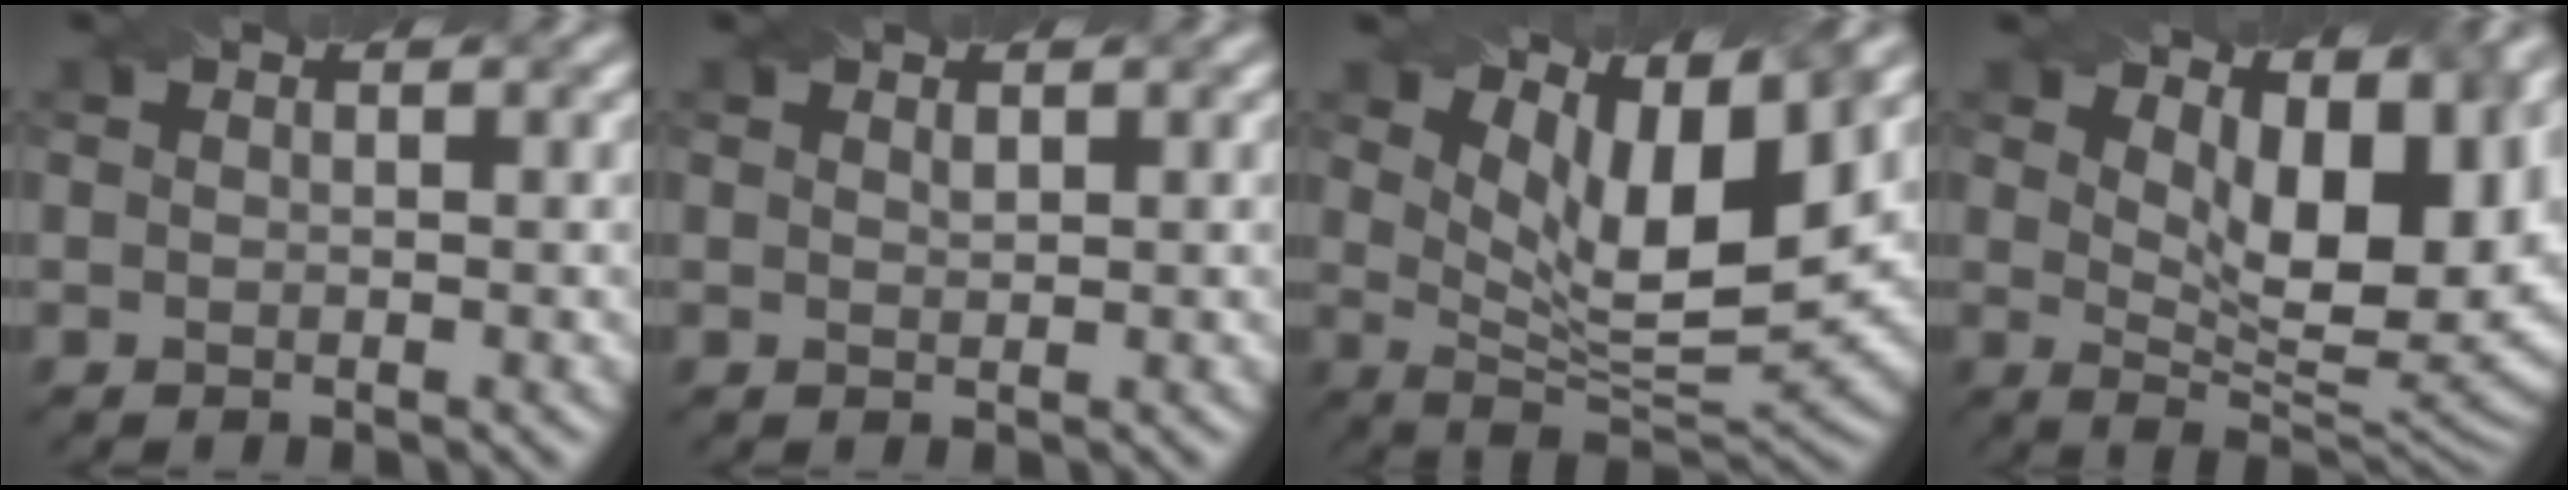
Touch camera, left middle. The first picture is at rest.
{"total": 0.5, "force": [0.4, 0.2, 0.3], "torque": [-0.008, -0.002, 0.010]}
{"total": 9.0, "force": [4.6, 2.8, 7.2], "torque": [-0.128, -0.006, 0.083]}
{"total": 10.8, "force": [4.7, 4.5, 8.6], "torque": [-0.116, -0.001, 0.074]}